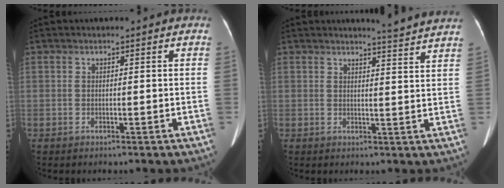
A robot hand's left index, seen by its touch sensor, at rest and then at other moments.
{"total": 5.2, "force": [5.0, -1.0, 1.0], "torque": [-0.023, -0.014, 0.049]}